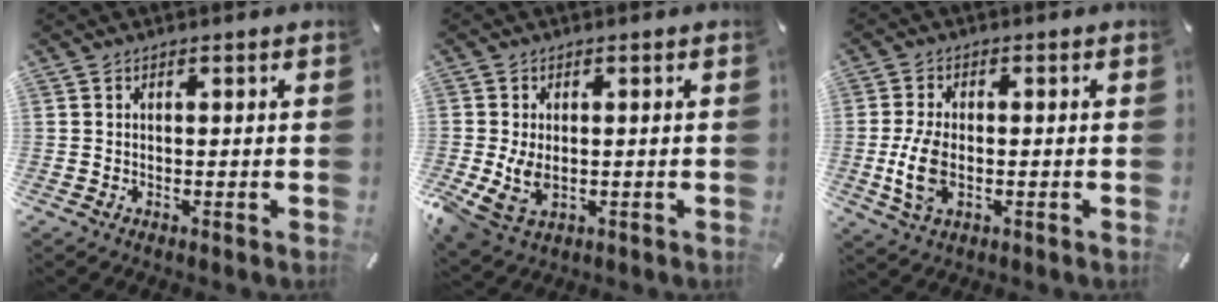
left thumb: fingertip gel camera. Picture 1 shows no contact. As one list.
[{"total": 7.2, "force": [-0.9, 4.9, 5.2], "torque": [-0.116, -0.005, -0.015]}, {"total": 7.6, "force": [-1.4, 4.3, 6.1], "torque": [-0.138, -0.004, -0.025]}]